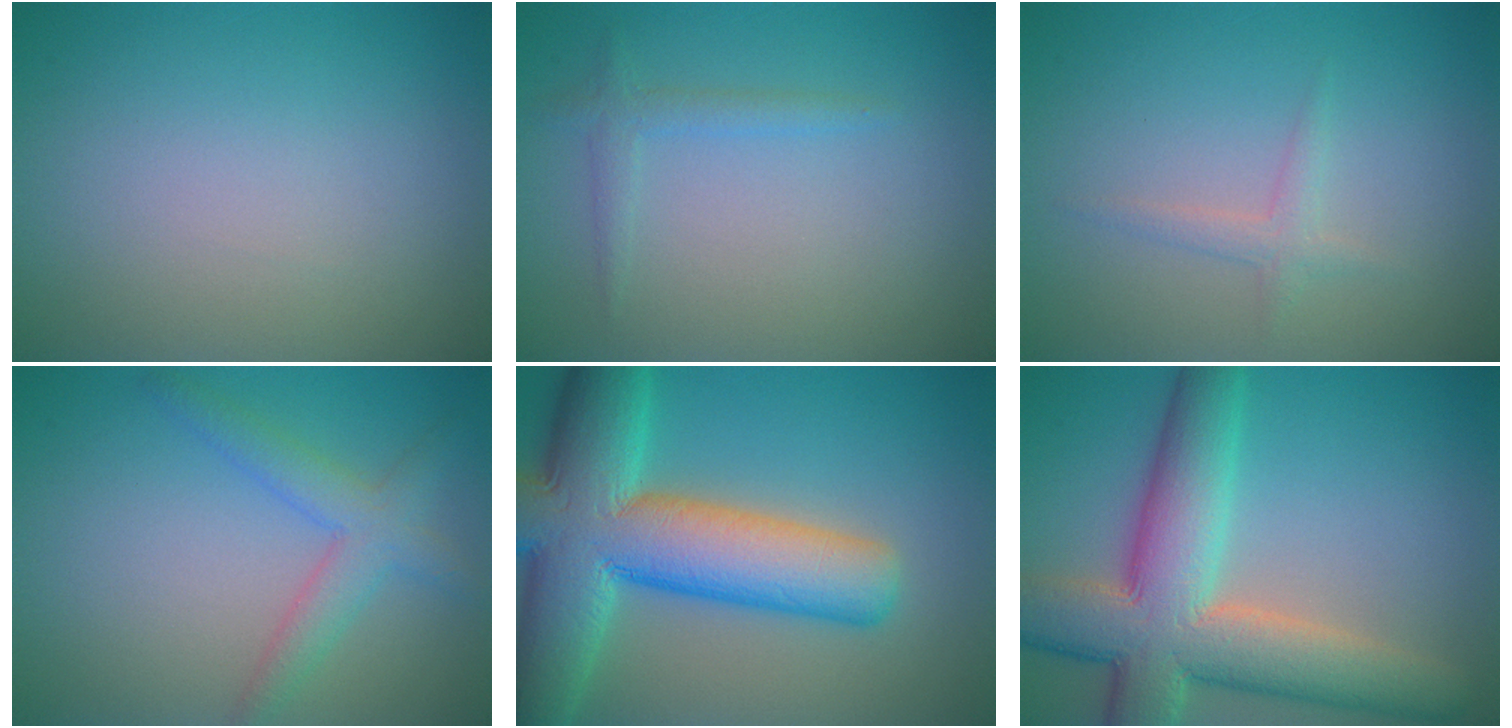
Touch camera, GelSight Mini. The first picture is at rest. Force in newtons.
{"total": 1.4, "press": 1.4, "slide": 0.1}
{"total": 1.3, "press": 1.3, "slide": 0.0}
{"total": 3.3, "press": 3.3, "slide": 0.1}
{"total": 13.5, "press": 13.5, "slide": 0.7}
{"total": 10.8, "press": 10.8, "slide": 0.6}